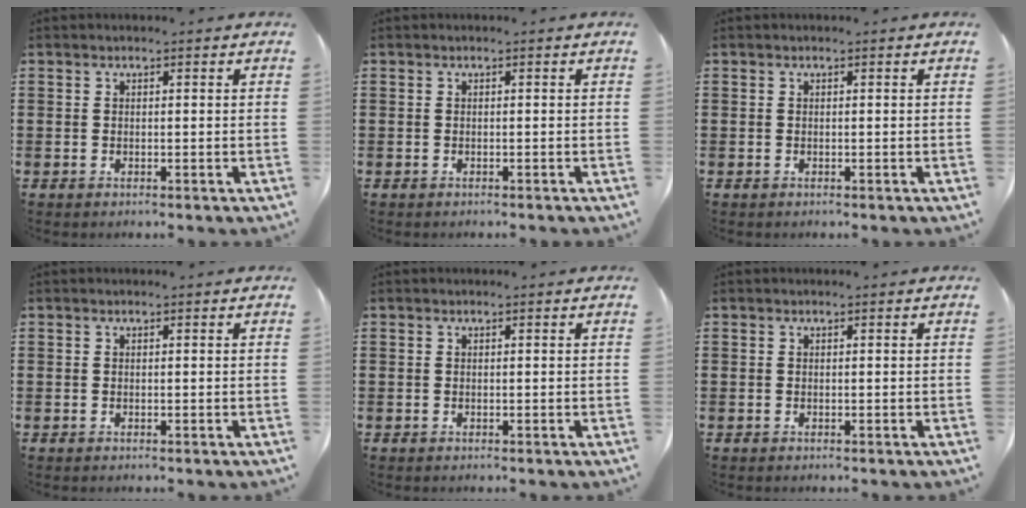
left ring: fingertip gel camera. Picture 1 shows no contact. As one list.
[{"total": 0.0}, {"total": 0.0}, {"total": 0.0}, {"total": 0.0}, {"total": 0.0}]